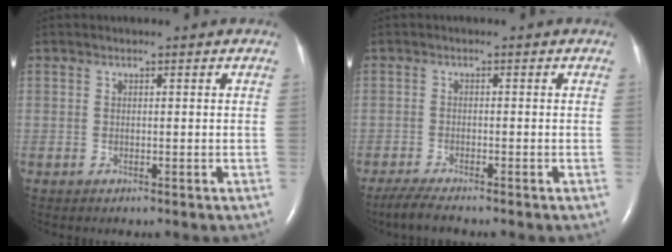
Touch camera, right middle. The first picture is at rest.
{"total": 3.8, "force": [-3.2, 0.0, 2.1], "torque": [-0.049, -0.014, -0.060]}